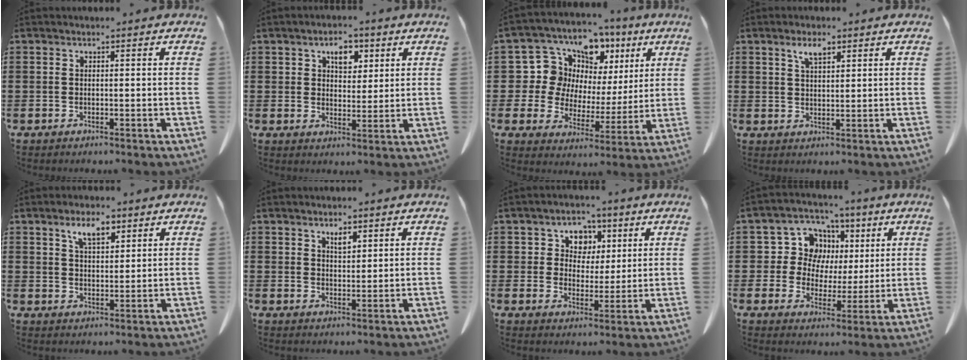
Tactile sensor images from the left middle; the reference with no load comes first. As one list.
[{"total": 4.8, "force": [2.7, 2.9, 2.7], "torque": [-0.041, 0.003, 0.042]}, {"total": 10.4, "force": [4.5, 8.9, 2.8], "torque": [-0.089, -0.029, 0.085]}, {"total": 3.2, "force": [2.1, 1.1, 2.1], "torque": [-0.038, 0.000, 0.037]}, {"total": 4.9, "force": [3.2, 2.2, 3.0], "torque": [-0.051, -0.001, 0.054]}, {"total": 2.4, "force": [1.9, 0.9, 1.2], "torque": [-0.019, -0.002, 0.033]}, {"total": 5.8, "force": [2.9, 4.7, 1.7], "torque": [-0.053, 0.008, 0.048]}, {"total": 9.1, "force": [2.9, 8.0, 3.2], "torque": [-0.098, -0.002, 0.055]}]